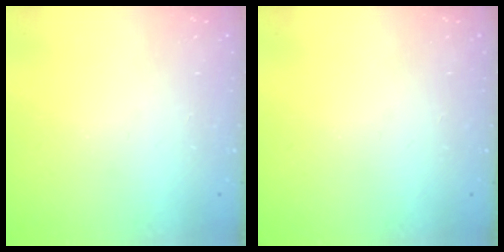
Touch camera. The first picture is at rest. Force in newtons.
{"total": 0.0}